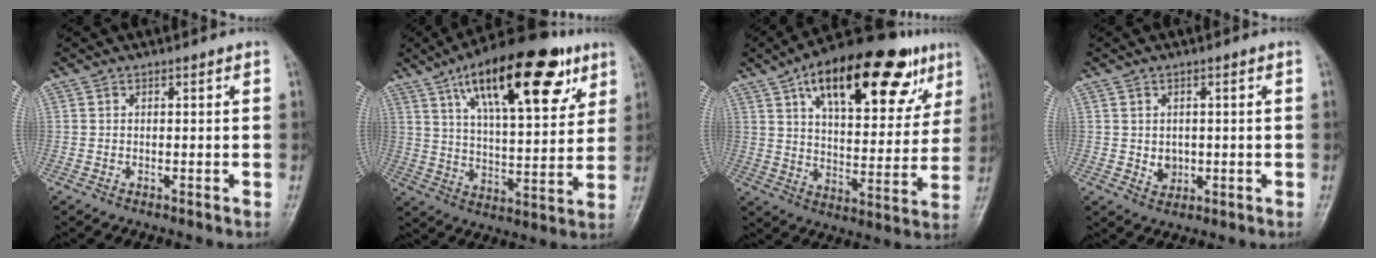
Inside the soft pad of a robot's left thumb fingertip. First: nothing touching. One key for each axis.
{"total": 24.0, "fx": 12.3, "fy": 9.1, "fz": 18.4, "tx": -0.259, "ty": -0.025, "tz": 0.198}
{"total": 26.8, "fx": 14.2, "fy": 11.6, "fz": 19.5, "tx": -0.256, "ty": -0.010, "tz": 0.215}
{"total": 3.0, "fx": 0.0, "fy": 2.5, "fz": 1.6, "tx": -0.014, "ty": -0.001, "tz": 0.008}